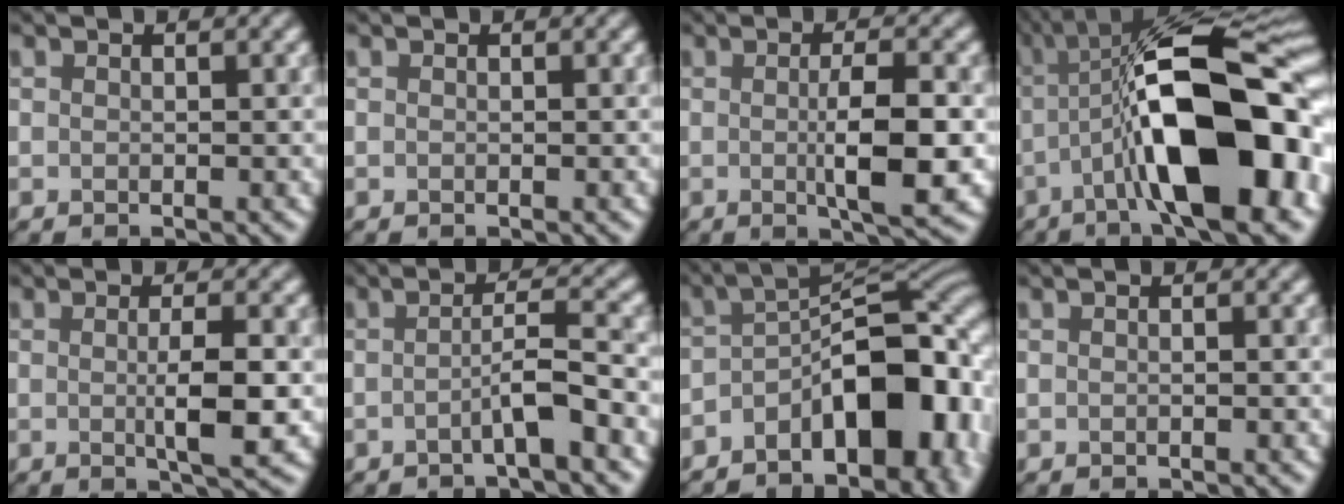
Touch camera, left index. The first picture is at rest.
{"total": 0.0}
{"total": 5.5, "force": [-0.4, 1.1, 5.3], "torque": [-0.085, -0.003, -0.006]}
{"total": 15.5, "force": [-3.0, 5.2, 14.3], "torque": [-0.206, 0.020, -0.057]}
{"total": 4.1, "force": [-0.3, 0.7, 4.0], "torque": [-0.062, -0.004, -0.003]}
{"total": 3.7, "force": [-1.3, 0.4, 3.5], "torque": [-0.051, 0.016, -0.034]}
{"total": 12.1, "force": [-5.0, 6.0, 9.3], "torque": [-0.111, 0.001, -0.085]}
{"total": 1.1, "force": [-0.1, 0.4, 1.0], "torque": [-0.005, -0.006, -0.007]}